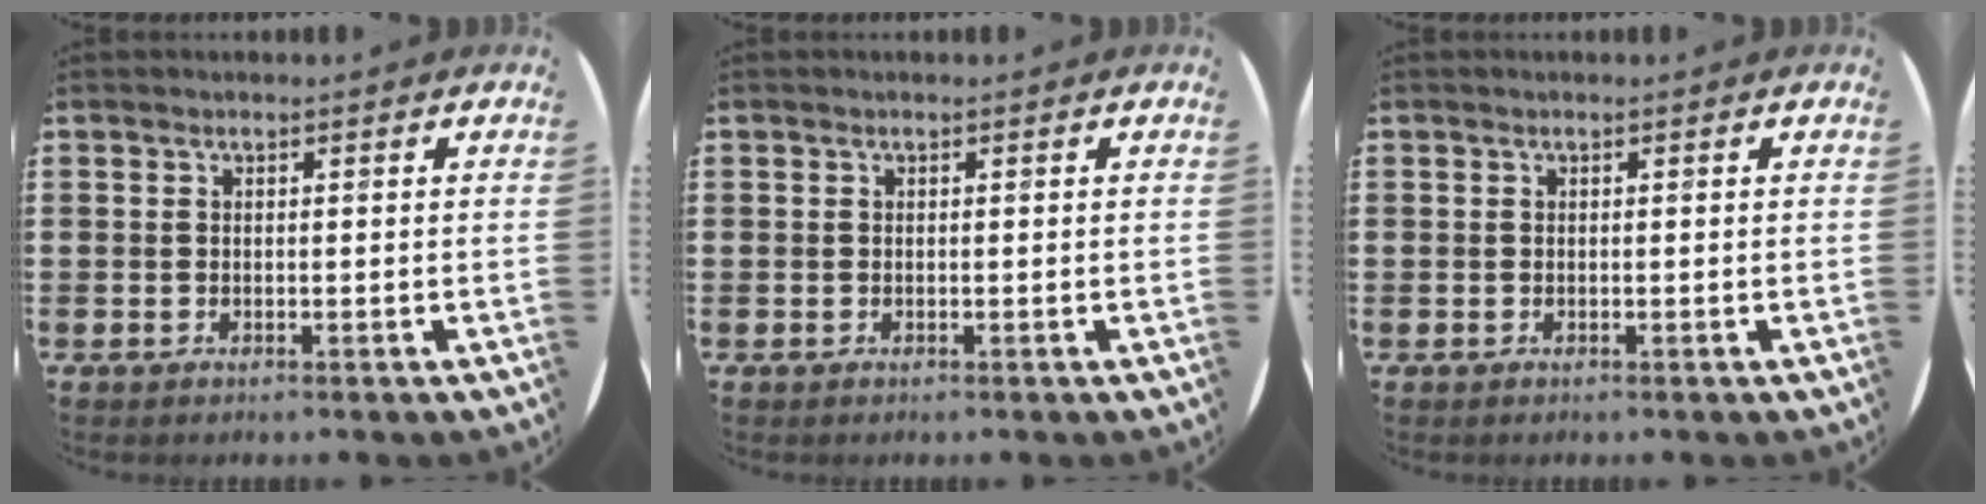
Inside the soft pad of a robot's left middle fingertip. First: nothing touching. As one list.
[{"total": 0.0}, {"total": 0.0}]